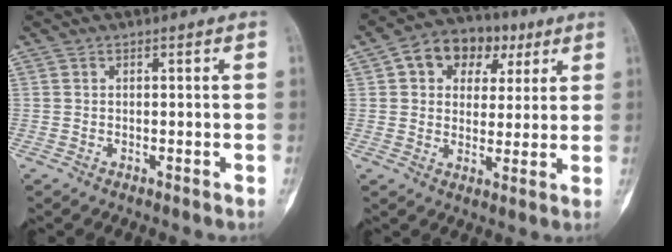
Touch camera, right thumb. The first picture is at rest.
{"total": 11.8, "force": [4.6, 8.8, 6.4], "torque": [-0.053, 0.003, 0.067]}